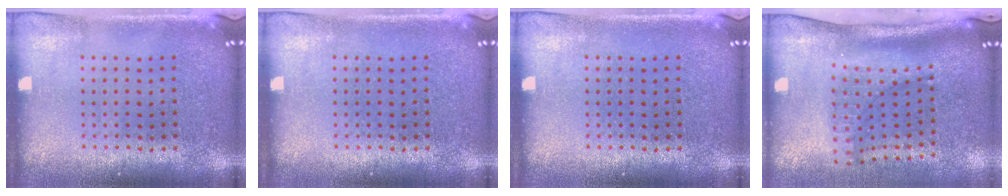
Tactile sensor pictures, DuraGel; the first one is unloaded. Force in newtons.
{"total": 0.0}
{"total": 0.0}
{"total": 2.1, "press": 1.5, "slide": 1.4}